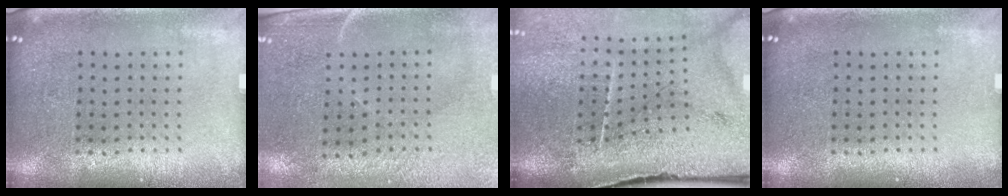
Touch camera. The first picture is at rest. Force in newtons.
{"total": 2.9, "press": 2.5, "slide": 1.5}
{"total": 4.3, "press": 3.5, "slide": 2.5}
{"total": 0.0}